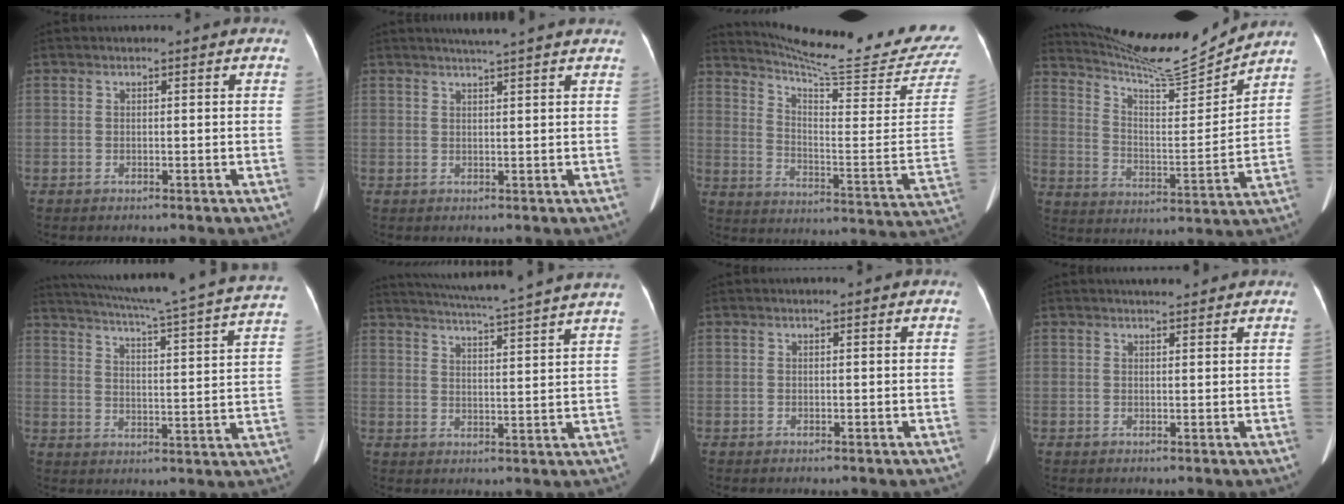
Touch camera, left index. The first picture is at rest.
{"total": 6.8, "force": [5.9, -0.3, 3.3], "torque": [-0.052, 0.023, 0.071]}
{"total": 22.8, "force": [21.1, -1.1, 8.6], "torque": [-0.143, -0.123, 0.278]}
{"total": 14.4, "force": [14.0, -1.0, 3.0], "torque": [-0.065, -0.027, 0.228]}
{"total": 27.5, "force": [24.6, -0.2, 12.3], "torque": [-0.204, -0.053, 0.309]}
{"total": 19.6, "force": [17.8, -1.2, 8.1], "torque": [-0.144, -0.015, 0.234]}
{"total": 0.0}
{"total": 3.2, "force": [2.9, 0.6, 1.2], "torque": [-0.017, 0.013, 0.041]}